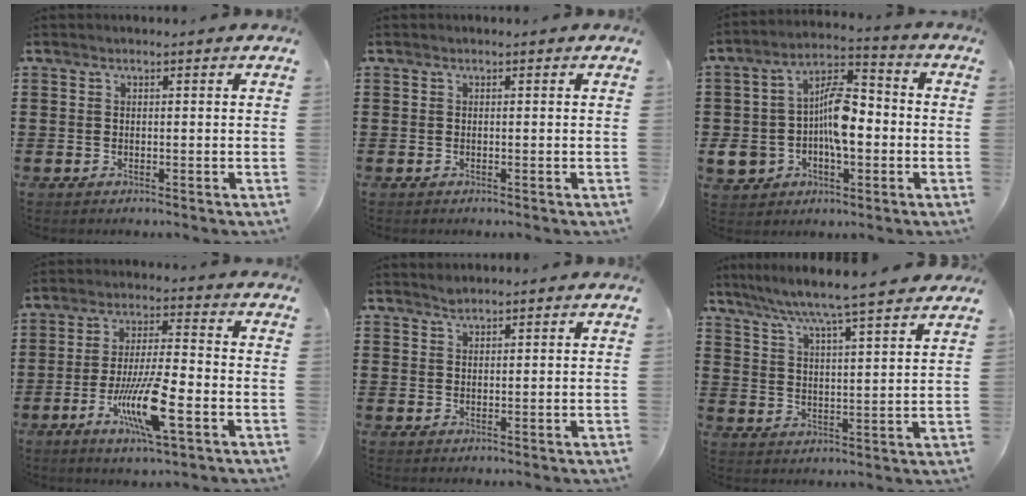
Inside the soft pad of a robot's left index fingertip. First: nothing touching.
{"total": 0.0}
{"total": 10.4, "force": [-1.5, 6.0, 8.3], "torque": [-0.169, 0.019, -0.028]}
{"total": 11.1, "force": [-4.5, 2.3, 9.9], "torque": [-0.196, -0.003, -0.084]}
{"total": 1.4, "force": [1.3, 0.3, 0.3], "torque": [-0.009, 0.000, 0.026]}
{"total": 6.1, "force": [5.5, -1.0, 2.4], "torque": [-0.071, -0.040, 0.087]}